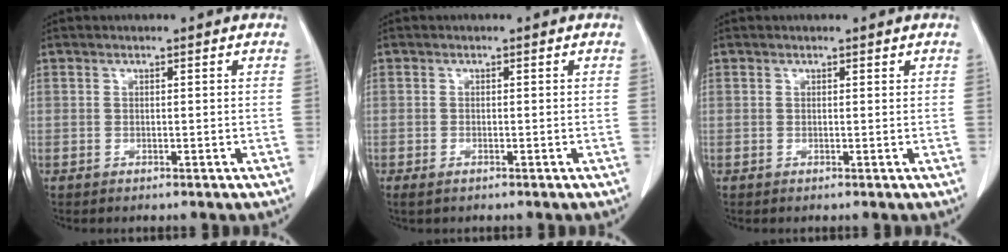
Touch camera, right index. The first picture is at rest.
{"total": 1.3, "force": [-0.5, 0.7, 1.0], "torque": [-0.020, -0.003, -0.003]}
{"total": 0.5, "force": [0.5, 0.2, 0.2], "torque": [-0.004, -0.005, 0.006]}